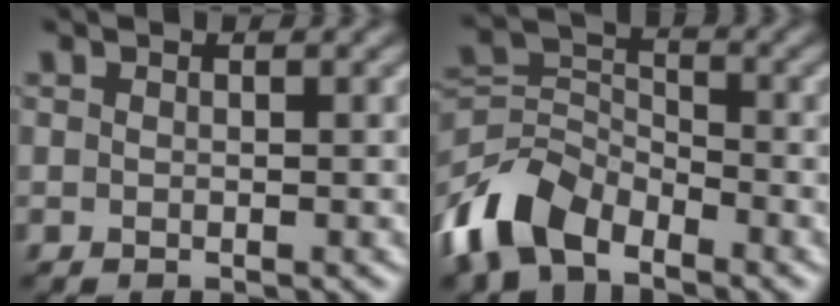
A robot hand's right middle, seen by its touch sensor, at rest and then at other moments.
{"total": 6.9, "force": [-4.6, 3.8, 3.4], "torque": [-0.069, 0.001, -0.104]}